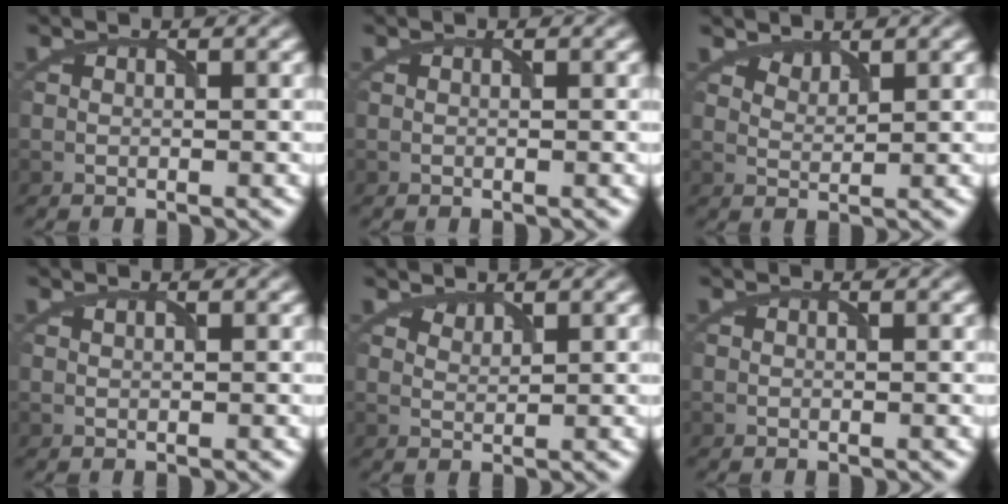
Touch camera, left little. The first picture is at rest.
{"total": 0.0}
{"total": 1.3, "force": [1.2, 0.3, 0.2], "torque": [-0.003, -0.004, 0.030]}
{"total": 0.0}
{"total": 1.0, "force": [0.9, 0.1, 0.0], "torque": [-0.002, -0.001, 0.024]}
{"total": 0.0}